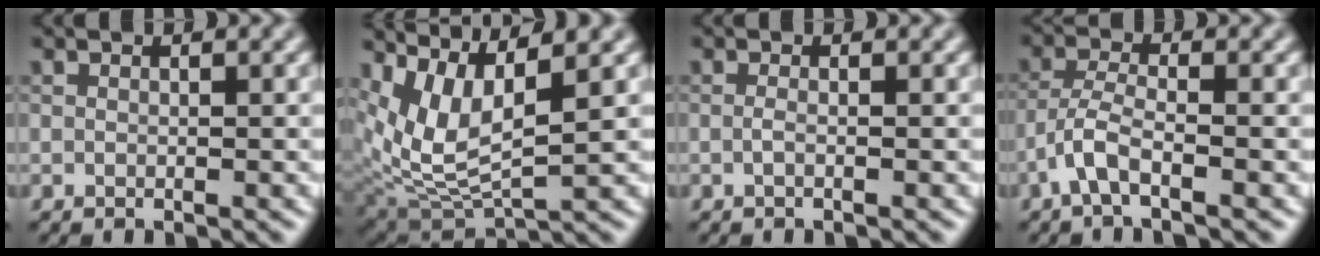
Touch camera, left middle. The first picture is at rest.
{"total": 6.1, "force": [2.9, 2.2, 4.9], "torque": [-0.115, -0.010, 0.066]}
{"total": 0.7, "force": [-0.2, 0.2, 0.7], "torque": [-0.014, -0.003, -0.006]}
{"total": 3.0, "force": [-1.7, 0.7, 2.4], "torque": [-0.052, 0.006, -0.043]}